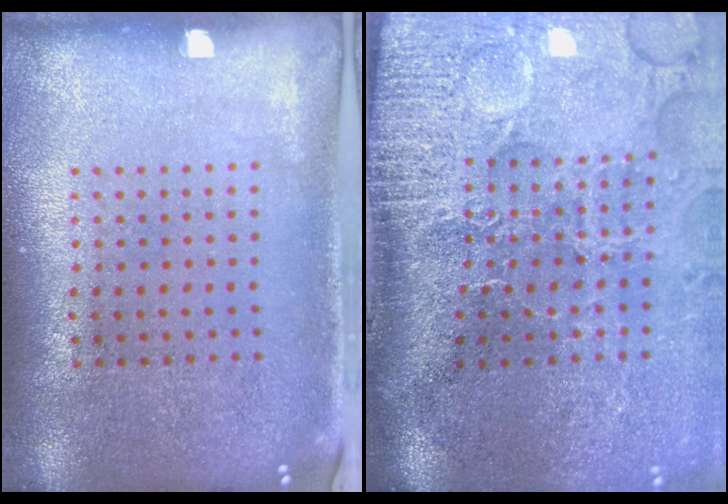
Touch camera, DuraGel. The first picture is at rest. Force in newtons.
{"total": 5.0, "press": 4.0, "slide": 3.0}